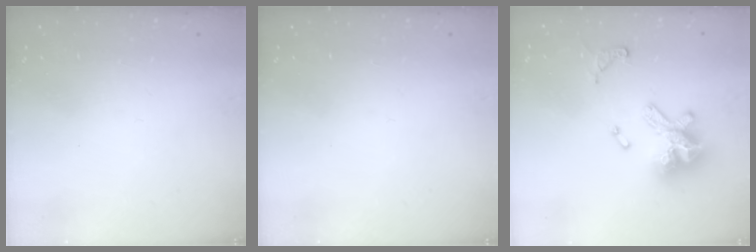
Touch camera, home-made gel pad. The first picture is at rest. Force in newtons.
{"total": 0.0}
{"total": 15.0, "press": 14.9, "slide": 1.9}